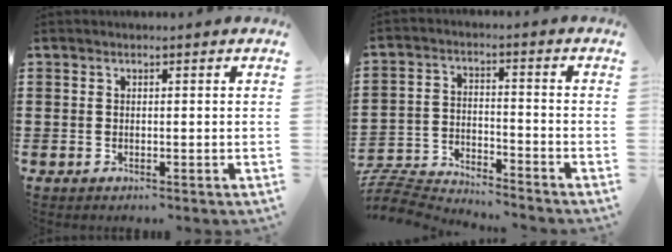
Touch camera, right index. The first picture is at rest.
{"total": 6.8, "force": [-6.7, 0.7, 0.6], "torque": [-0.031, 0.005, -0.139]}